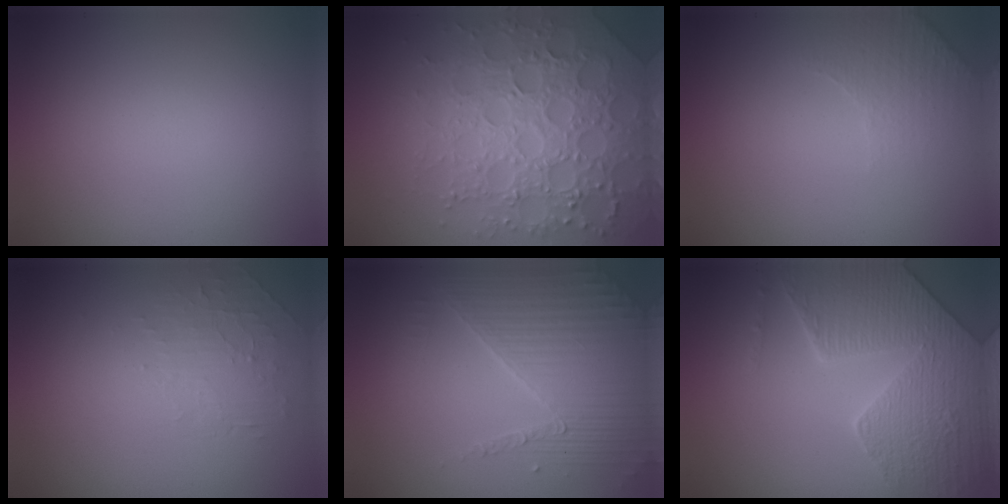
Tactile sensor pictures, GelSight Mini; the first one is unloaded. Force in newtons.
{"total": 7.3, "press": 7.2, "slide": 1.6}
{"total": 2.3, "press": 2.3, "slide": 0.6}
{"total": 1.8, "press": 0.5, "slide": 1.7}
{"total": 4.0, "press": 3.8, "slide": 1.2}
{"total": 7.6, "press": 6.2, "slide": 4.5}